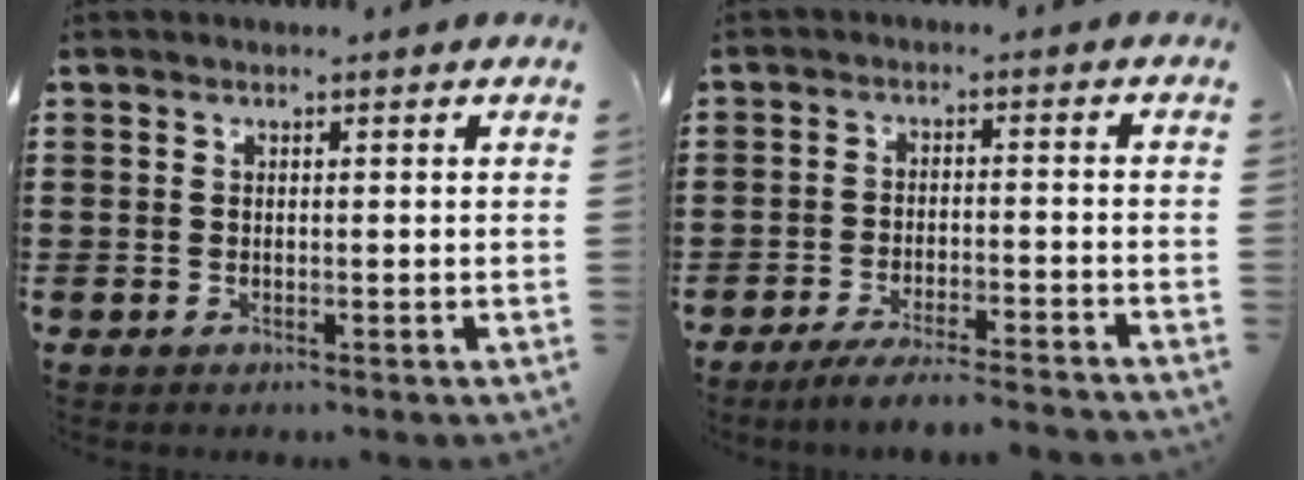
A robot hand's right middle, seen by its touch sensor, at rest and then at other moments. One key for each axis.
{"total": 4.1, "fx": -3.8, "fy": -0.1, "fz": 1.4, "tx": -0.023, "ty": -0.002, "tz": -0.074}